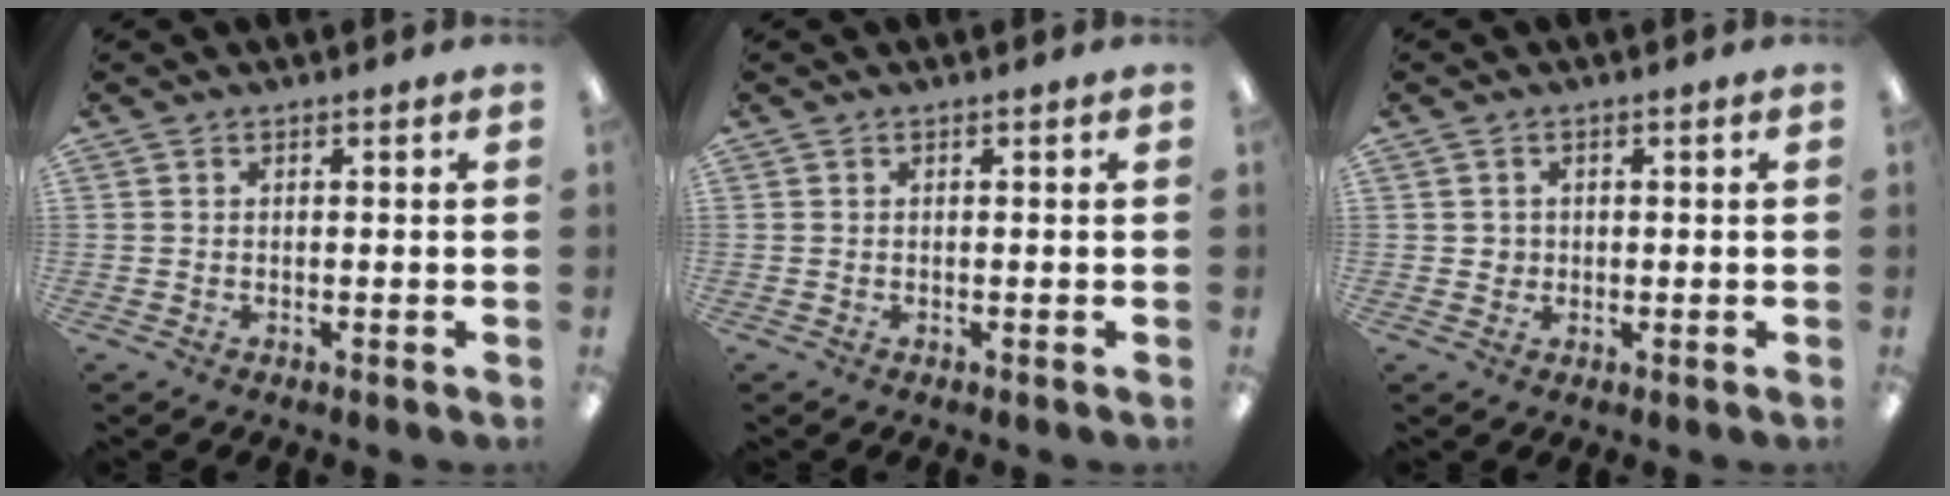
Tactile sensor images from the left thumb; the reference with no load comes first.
{"total": 0.0}
{"total": 2.0, "force": [0.7, 1.7, 0.7], "torque": [-0.016, 0.005, 0.011]}